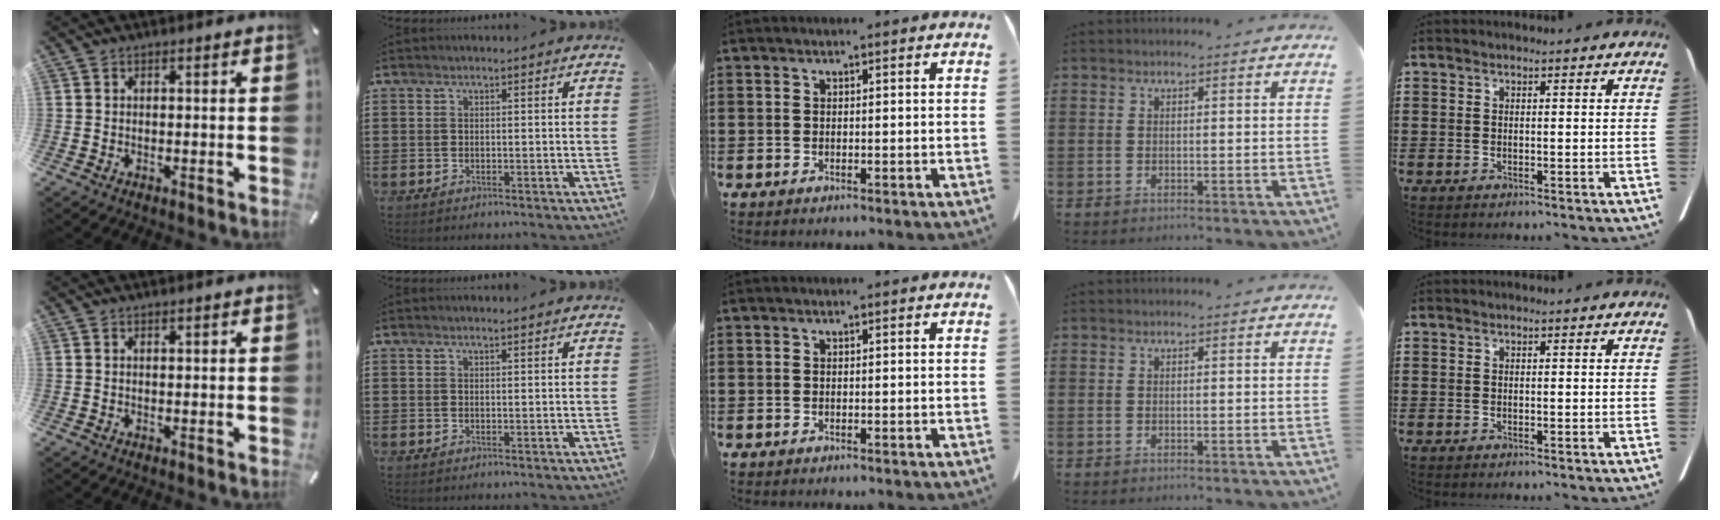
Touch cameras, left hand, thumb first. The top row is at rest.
{"thumb": {"total": 0.6, "force": [0.3, 0.2, 0.4], "torque": [-0.008, 0.000, 0.006]}, "index": {"total": 0.8, "force": [0.7, 0.0, 0.4], "torque": [-0.008, -0.002, 0.013]}}